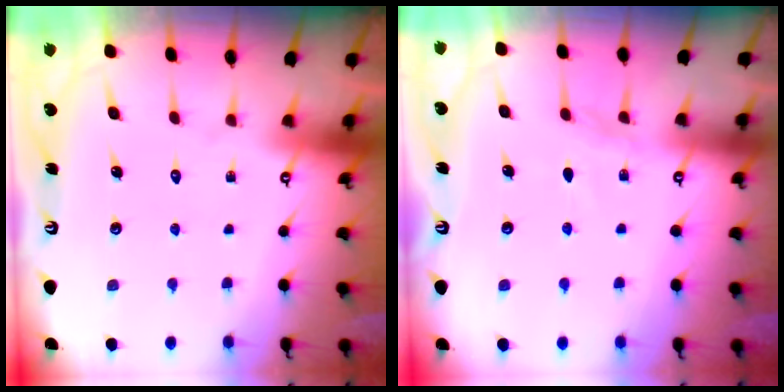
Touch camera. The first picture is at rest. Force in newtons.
{"total": 4.5, "press": 4.5, "slide": 0.6}